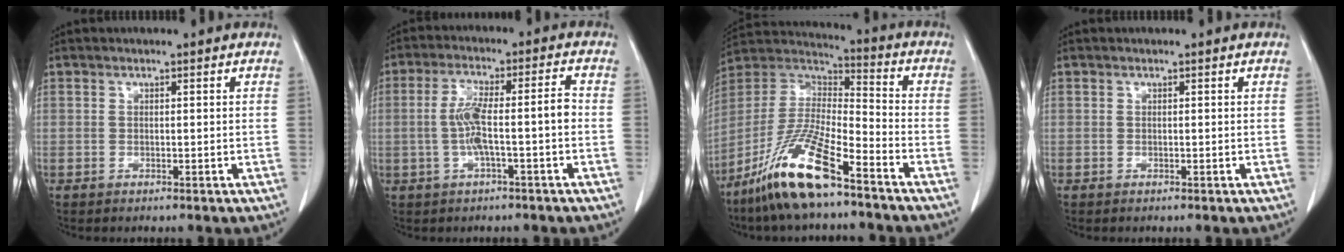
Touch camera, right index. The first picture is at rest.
{"total": 7.6, "force": [-1.3, 0.7, 7.5], "torque": [-0.146, 0.024, -0.023]}
{"total": 15.4, "force": [-10.2, 2.4, 11.3], "torque": [-0.236, -0.009, -0.193]}
{"total": 0.0}